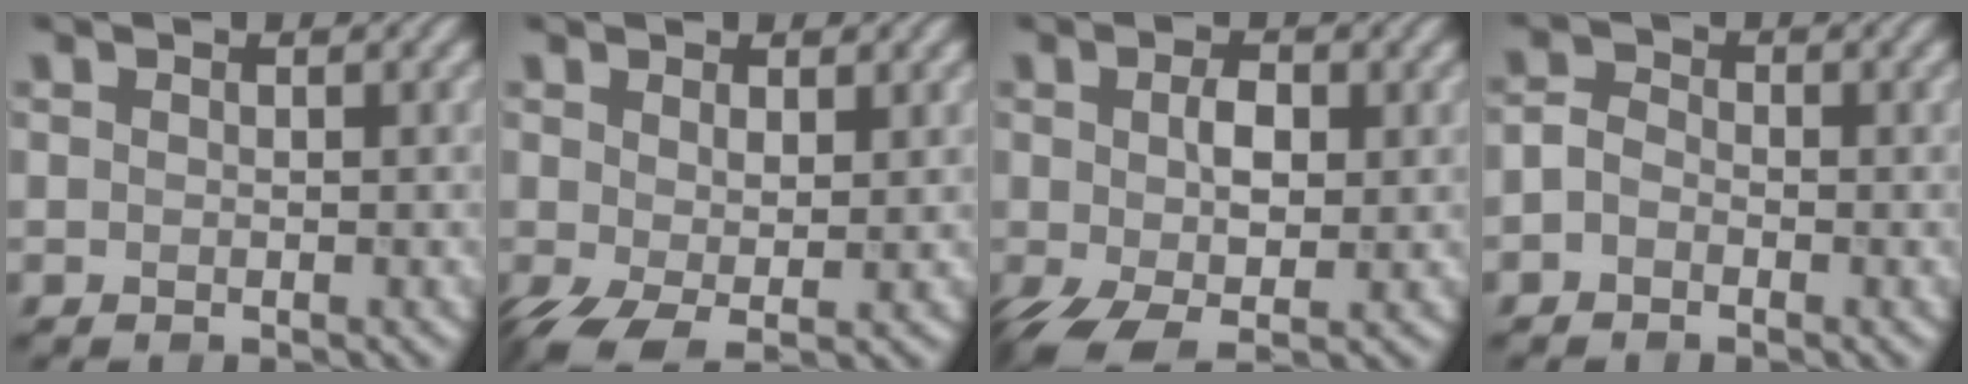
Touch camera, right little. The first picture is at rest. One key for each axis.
{"total": 4.1, "fx": -0.6, "fy": 2.1, "fz": 3.5, "tx": -0.083, "ty": -0.009, "tz": -0.009}
{"total": 6.7, "fx": -1.0, "fy": 3.8, "fz": 5.4, "tx": -0.115, "ty": -0.007, "tz": -0.017}
{"total": 1.6, "fx": -0.7, "fy": 1.2, "fz": 0.9, "tx": -0.017, "ty": 0.004, "tz": -0.022}